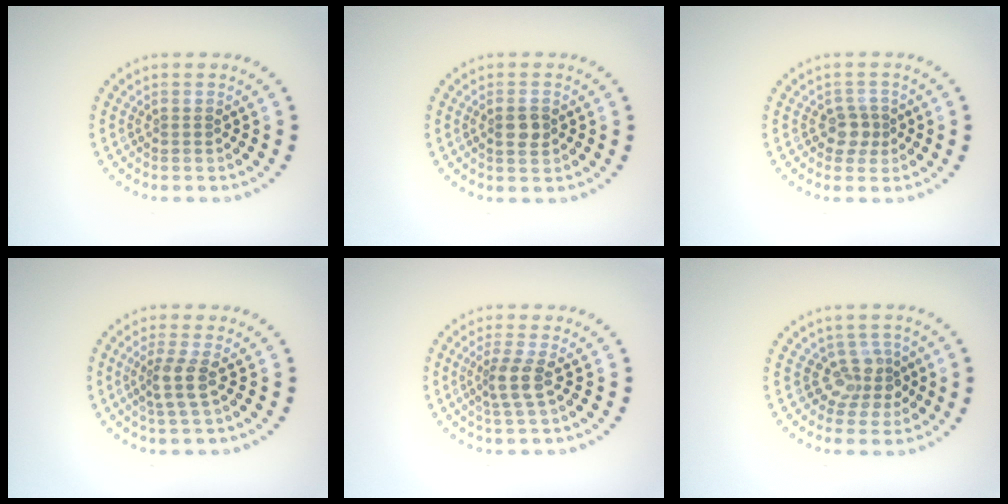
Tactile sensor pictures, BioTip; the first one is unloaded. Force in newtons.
{"total": 1.8, "press": 1.8, "slide": 0.4}
{"total": 1.9, "press": 1.5, "slide": 1.1}
{"total": 2.5, "press": 2.0, "slide": 1.4}
{"total": 2.4, "press": 1.8, "slide": 1.5}
{"total": 2.9, "press": 2.2, "slide": 1.8}